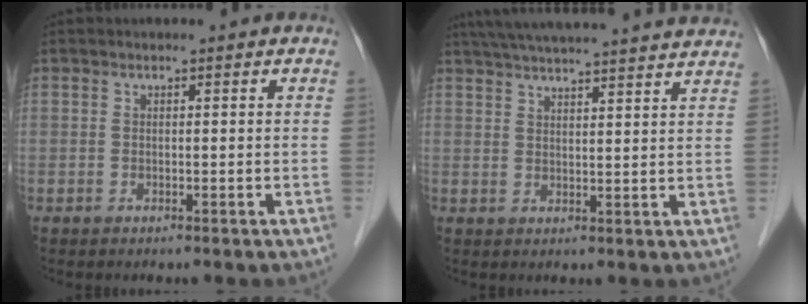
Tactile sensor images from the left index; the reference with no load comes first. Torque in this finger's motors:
{"motor_torque": [-0.13, -0.22, 0.22, 0.08]}